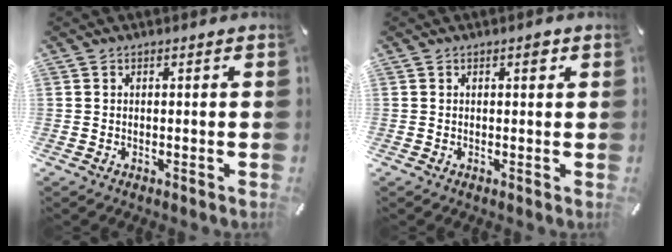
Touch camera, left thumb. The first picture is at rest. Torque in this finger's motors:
{"motor_torque": [0.15, 0.12, -0.02, -0.01, 0.07]}